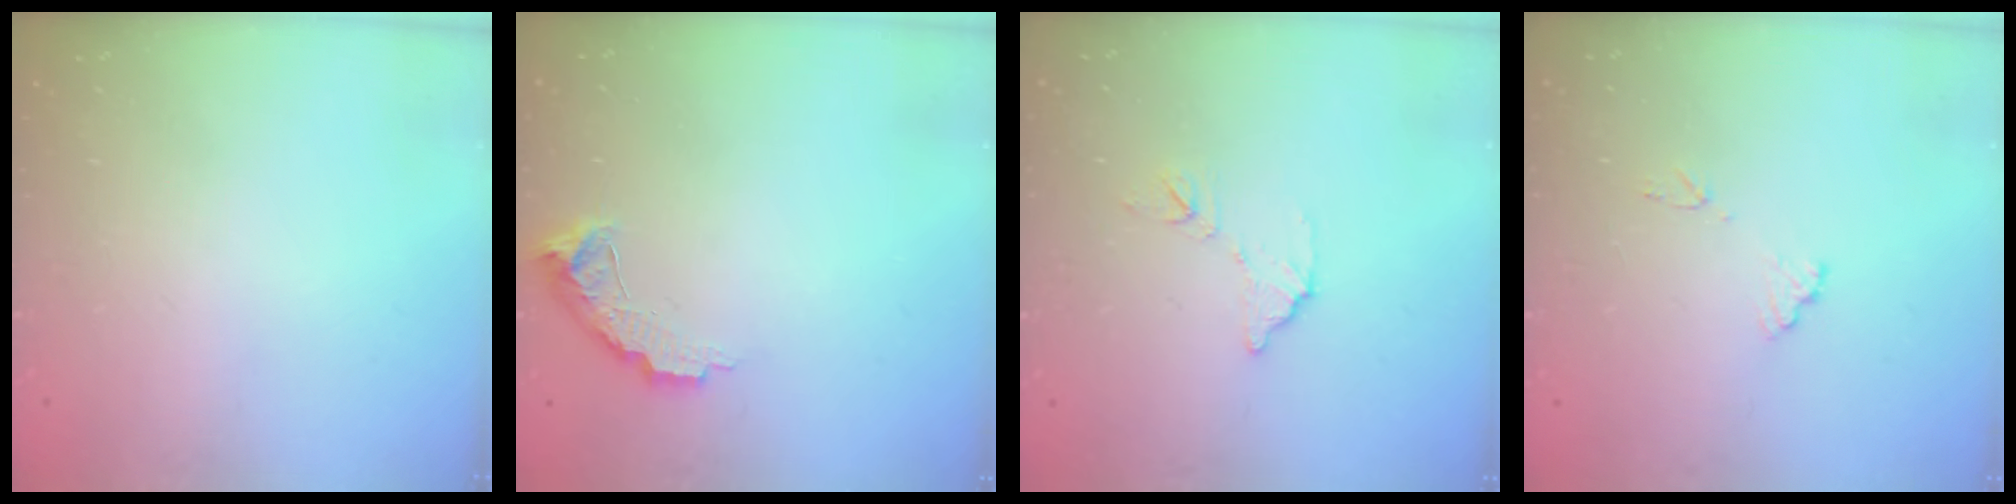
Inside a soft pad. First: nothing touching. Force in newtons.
{"total": 8.6, "press": 8.6, "slide": 0.4}
{"total": 7.9, "press": 7.9, "slide": 0.3}
{"total": 7.4, "press": 7.4, "slide": 0.5}